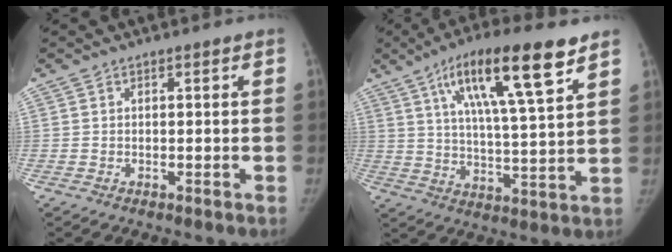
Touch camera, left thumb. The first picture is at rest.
{"total": 18.1, "force": [9.8, 3.6, 14.8], "torque": [-0.235, -0.028, 0.165]}